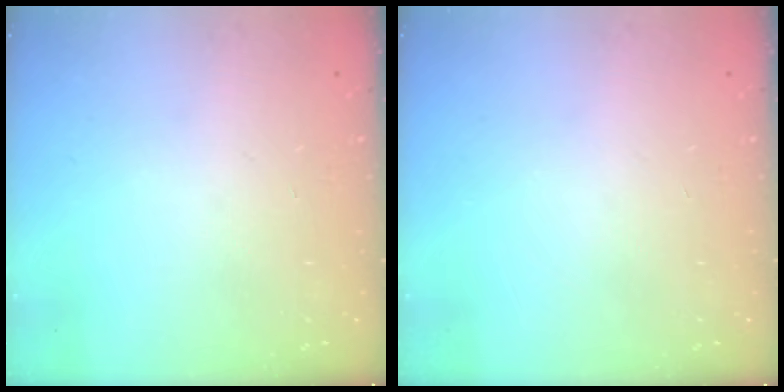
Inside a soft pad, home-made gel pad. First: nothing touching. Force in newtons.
{"total": 0.0}